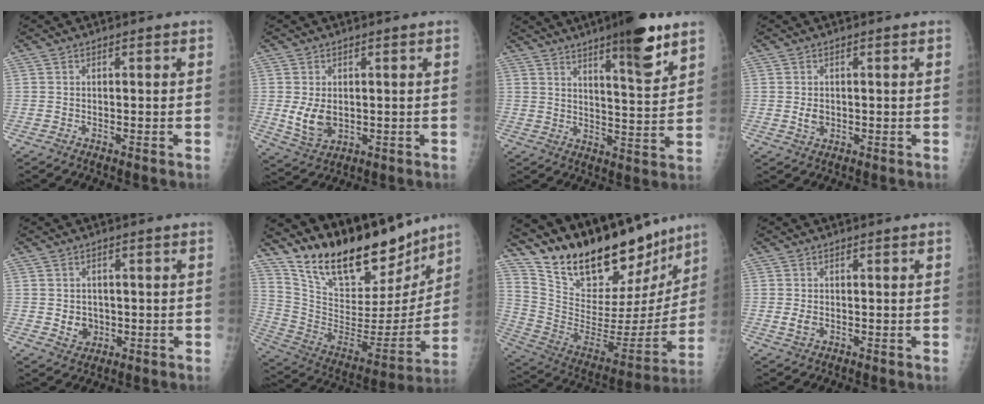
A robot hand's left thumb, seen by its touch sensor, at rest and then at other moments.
{"total": 5.9, "force": [0.1, 4.0, 4.4], "torque": [-0.070, -0.014, 0.018]}
{"total": 13.0, "force": [8.4, 2.2, 9.6], "torque": [-0.128, -0.050, 0.124]}
{"total": 2.2, "force": [0.1, 1.6, 1.4], "torque": [-0.018, -0.002, 0.006]}
{"total": 3.8, "force": [-0.3, 3.3, 1.9], "torque": [-0.013, 0.000, 0.005]}
{"total": 23.9, "force": [19.4, 8.9, 10.8], "torque": [-0.146, -0.101, 0.328]}
{"total": 27.8, "force": [22.5, 10.7, 12.5], "torque": [-0.172, -0.100, 0.358]}
{"total": 1.9, "force": [0.0, 1.3, 1.4], "torque": [-0.024, -0.003, 0.005]}